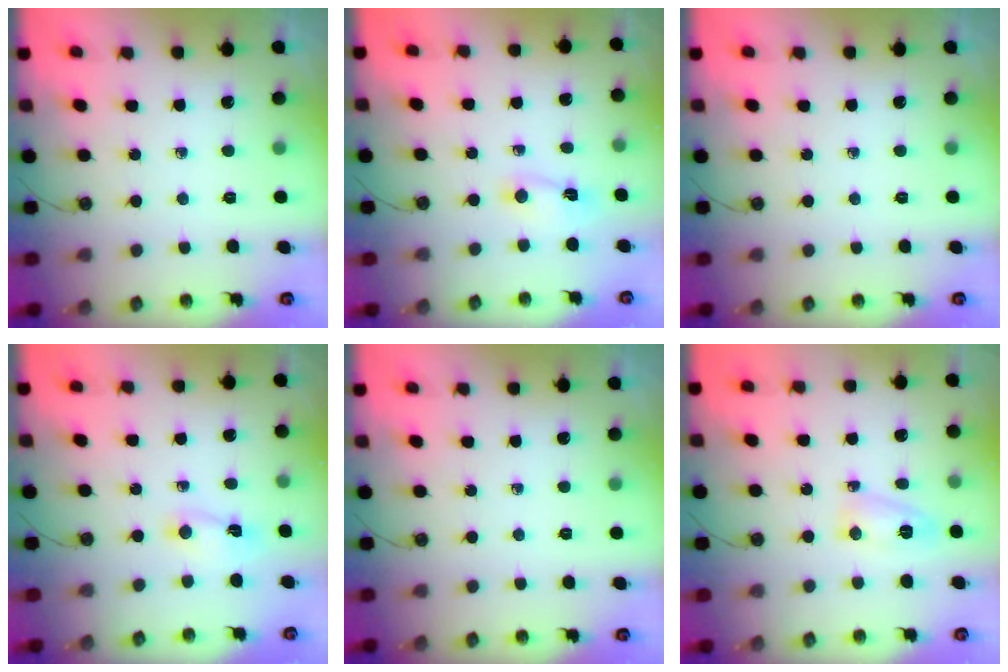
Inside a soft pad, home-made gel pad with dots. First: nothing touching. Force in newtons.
{"total": 1.8, "press": 1.8, "slide": 0.3}
{"total": 0.0}
{"total": 1.8, "press": 1.8, "slide": 0.3}
{"total": 0.0}
{"total": 5.1, "press": 5.0, "slide": 0.8}